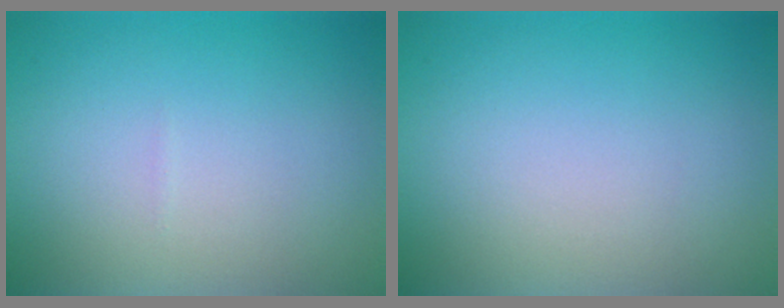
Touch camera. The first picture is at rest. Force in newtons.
{"total": 0.0}